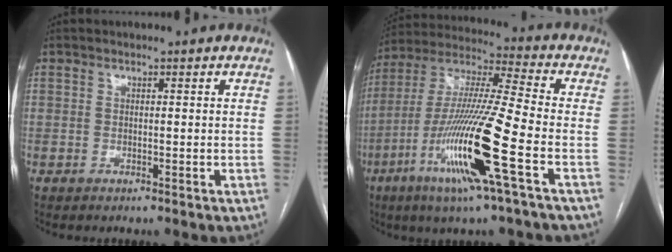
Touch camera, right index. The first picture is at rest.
{"total": 18.6, "force": [-6.9, -0.3, 17.3], "torque": [-0.360, -0.024, -0.137]}